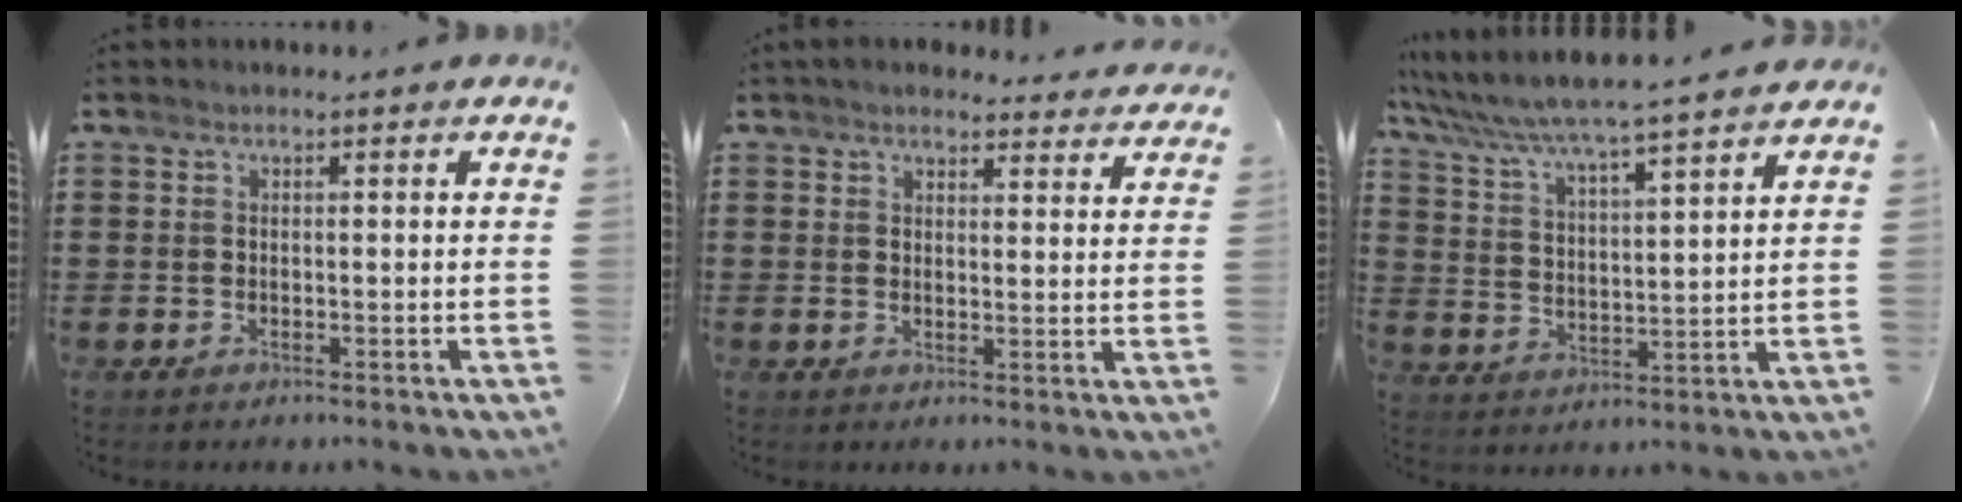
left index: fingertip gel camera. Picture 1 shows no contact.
{"total": 3.5, "force": [3.4, 0.8, 0.8], "torque": [-0.017, -0.011, 0.061]}
{"total": 4.9, "force": [4.5, -0.5, 1.9], "torque": [-0.060, -0.037, 0.068]}